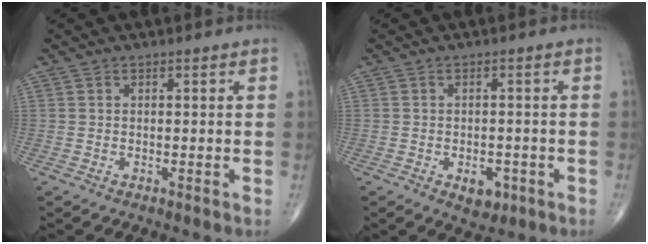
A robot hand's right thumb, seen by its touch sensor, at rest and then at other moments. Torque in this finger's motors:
{"motor_torque": [0.55, 0.40, 0.24, -0.42, 0.00]}